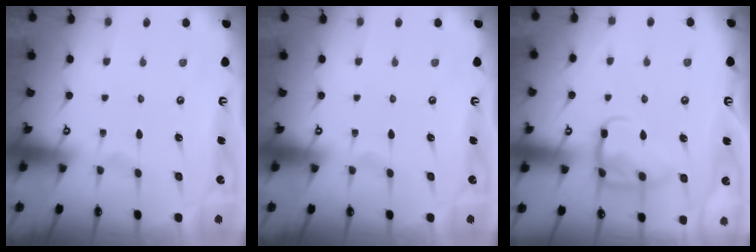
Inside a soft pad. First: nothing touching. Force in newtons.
{"total": 0.0}
{"total": 11.8, "press": 11.8, "slide": 1.0}